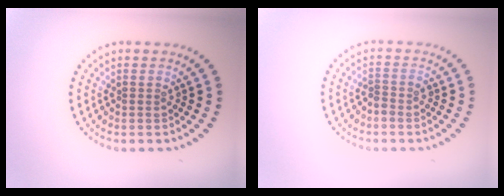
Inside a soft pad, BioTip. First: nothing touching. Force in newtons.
{"total": 1.0, "press": 0.8, "slide": 0.6}